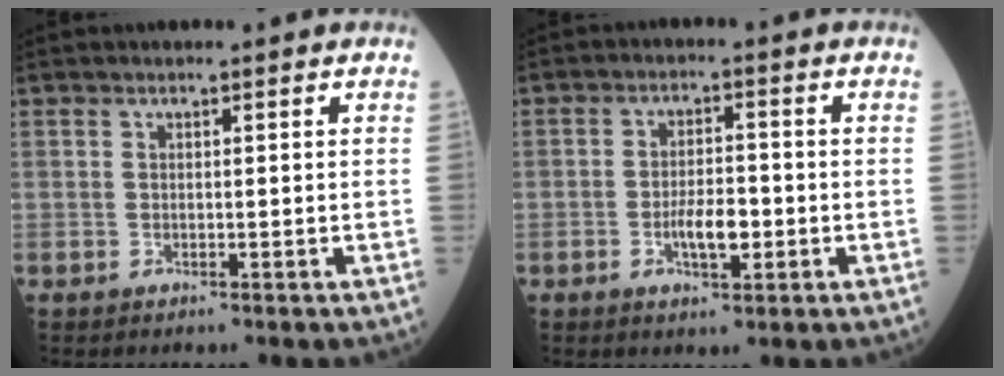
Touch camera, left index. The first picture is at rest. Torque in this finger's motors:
{"motor_torque": [0.51, 0.27, 0.15, 0.04]}